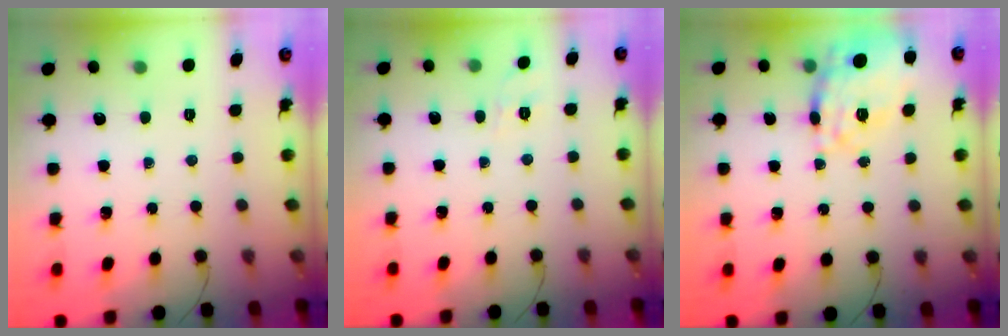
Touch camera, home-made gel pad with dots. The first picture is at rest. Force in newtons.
{"total": 3.5, "press": 3.1, "slide": 1.7}
{"total": 23.1, "press": 23.0, "slide": 2.1}